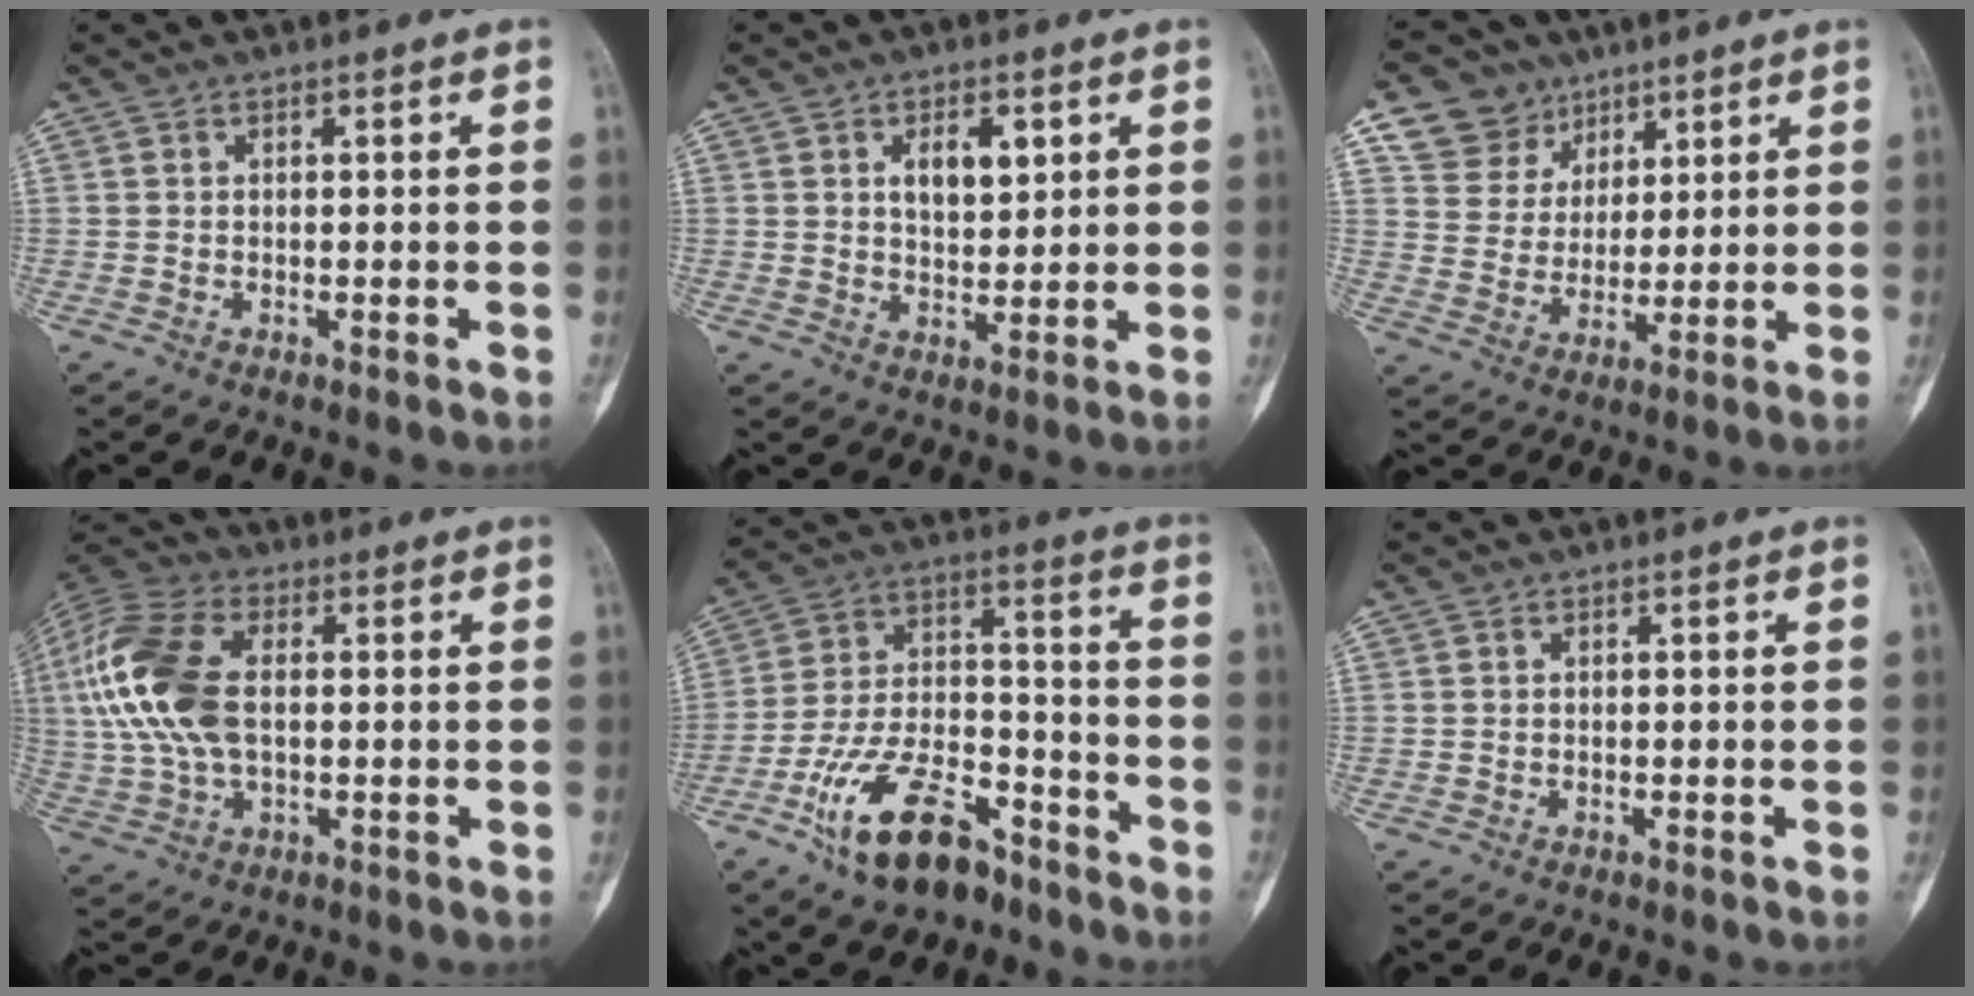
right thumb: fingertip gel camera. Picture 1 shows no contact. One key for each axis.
{"total": 6.2, "fx": 2.5, "fy": 3.5, "fz": 4.4, "tx": -0.054, "ty": -0.013, "tz": 0.042}
{"total": 10.0, "fx": 6.2, "fy": 7.9, "fz": 1.0, "tx": 0.018, "ty": -0.030, "tz": 0.117}
{"total": 16.9, "fx": 1.7, "fy": 9.5, "fz": 13.9, "tx": -0.312, "ty": 0.014, "tz": 0.030}
{"total": 16.6, "fx": -10.3, "fy": 8.2, "fz": 10.2, "tx": -0.173, "ty": 0.079, "tz": -0.183}
{"total": 0.0}